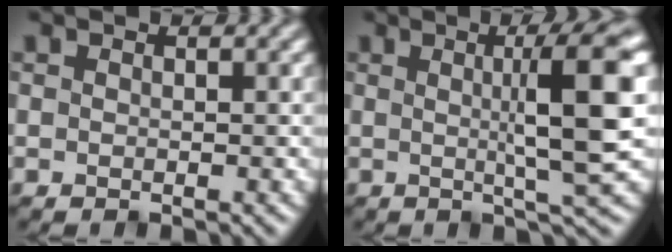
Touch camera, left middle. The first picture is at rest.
{"total": 7.8, "force": [1.1, 1.0, 7.7], "torque": [-0.105, 0.011, 0.017]}